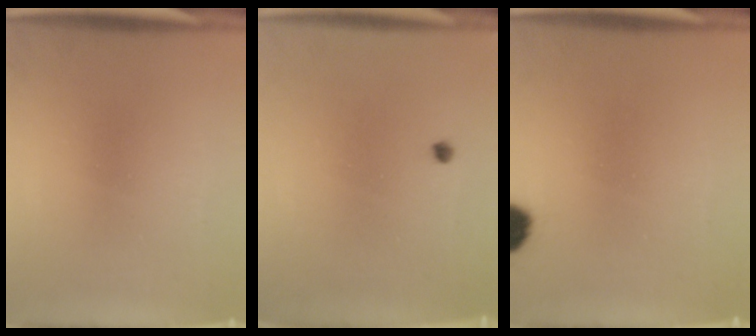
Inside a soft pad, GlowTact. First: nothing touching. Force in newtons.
{"total": 0.6}
{"total": 7.6}